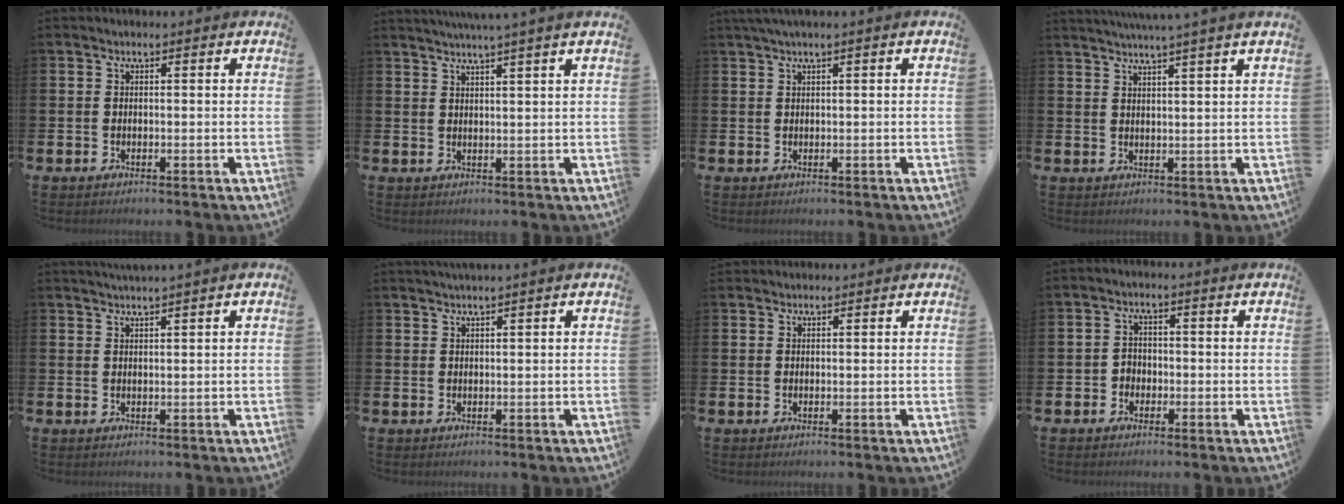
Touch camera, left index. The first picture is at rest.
{"total": 2.8, "force": [2.5, -1.0, 0.6], "torque": [-0.021, -0.007, 0.047]}
{"total": 1.3, "force": [0.9, -0.2, 1.0], "torque": [-0.019, 0.001, 0.016]}
{"total": 3.2, "force": [2.9, -1.3, 0.6], "torque": [-0.021, -0.011, 0.053]}
{"total": 1.6, "force": [1.5, -0.5, 0.3], "torque": [-0.011, -0.001, 0.030]}
{"total": 1.2, "force": [1.1, -0.4, 0.3], "torque": [-0.011, 0.001, 0.022]}
{"total": 1.1, "force": [1.1, 0.2, -0.1], "torque": [0.008, -0.001, 0.020]}
{"total": 1.8, "force": [-0.8, 1.6, 0.3], "torque": [-0.010, 0.005, -0.019]}